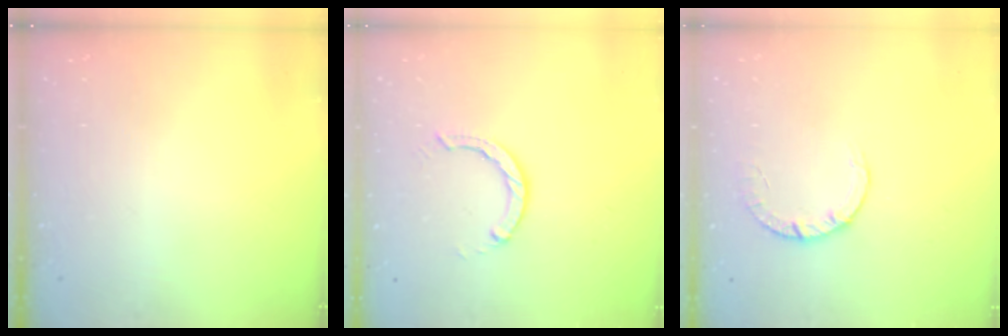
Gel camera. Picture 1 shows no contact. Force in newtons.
{"total": 2.9, "press": 2.9, "slide": 0.4}
{"total": 2.8, "press": 2.8, "slide": 0.4}